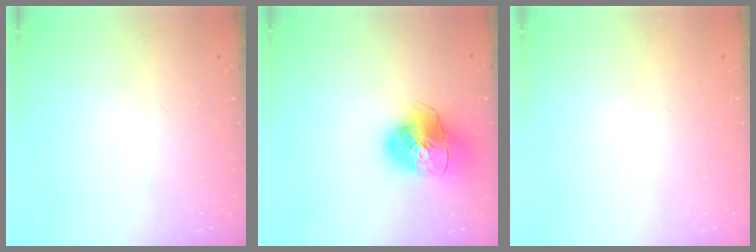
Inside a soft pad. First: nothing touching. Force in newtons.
{"total": 12.8, "press": 12.6, "slide": 1.9}
{"total": 0.9, "press": 0.9, "slide": 0.1}